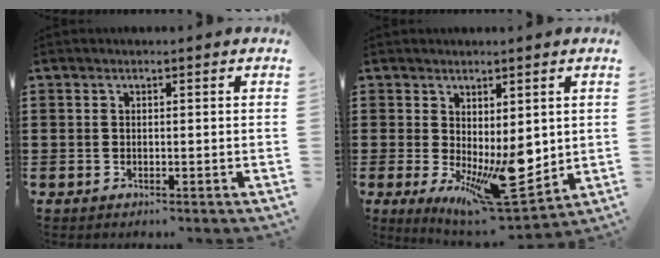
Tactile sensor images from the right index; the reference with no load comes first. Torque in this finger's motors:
{"motor_torque": [1.27, -0.87, 0.44, 0.21]}